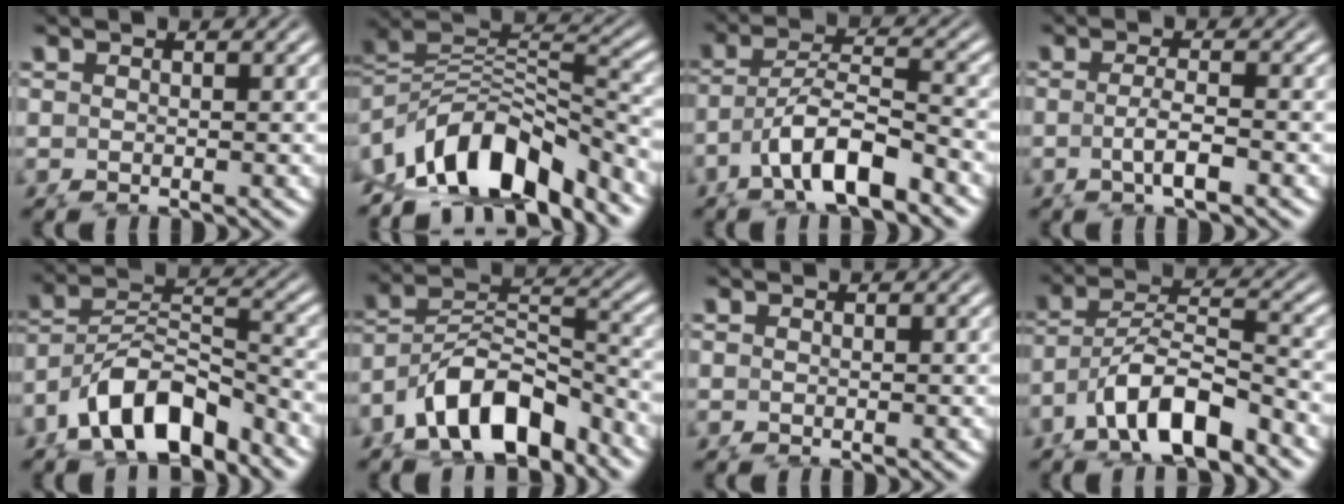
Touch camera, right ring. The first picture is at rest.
{"total": 11.4, "force": [-3.7, 7.5, 7.7], "torque": [-0.143, -0.033, -0.049]}
{"total": 5.3, "force": [-2.5, 2.3, 4.1], "torque": [-0.079, -0.017, -0.037]}
{"total": 2.5, "force": [-1.4, -0.3, 2.1], "torque": [-0.040, -0.012, -0.017]}
{"total": 7.8, "force": [-3.8, 4.9, 4.7], "torque": [-0.087, -0.023, -0.057]}
{"total": 8.4, "force": [-4.2, 5.3, 5.0], "torque": [-0.089, -0.026, -0.062]}
{"total": 0.0}
{"total": 5.9, "force": [-2.7, 3.2, 4.2], "torque": [-0.086, -0.019, -0.040]}